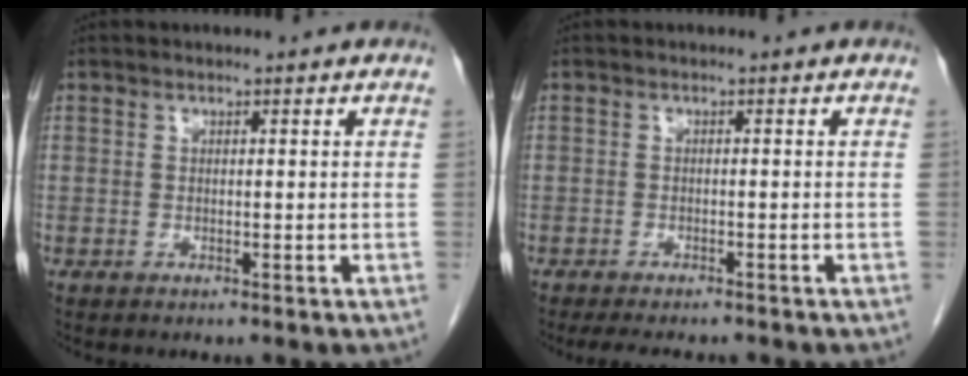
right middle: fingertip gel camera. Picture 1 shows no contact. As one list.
[{"total": 6.7, "force": [-5.8, 1.6, 2.9], "torque": [-0.035, -0.007, -0.080]}]